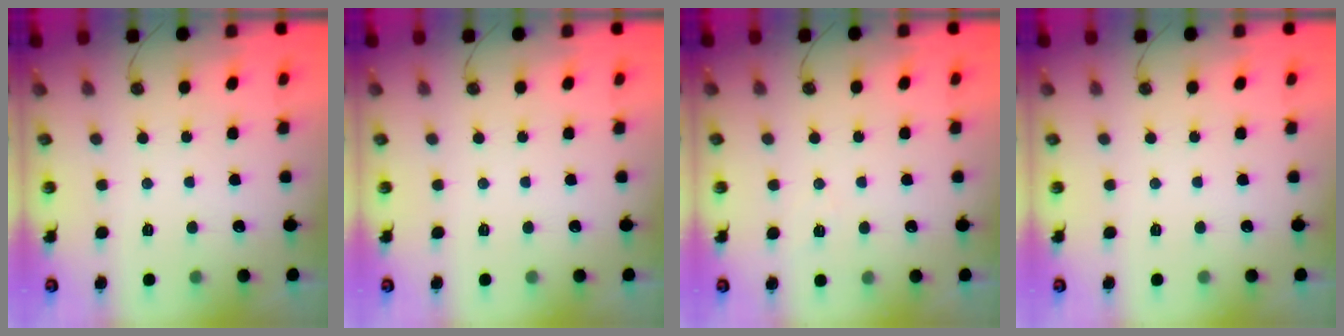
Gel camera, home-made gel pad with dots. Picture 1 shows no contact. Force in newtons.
{"total": 0.0}
{"total": 6.3, "press": 4.7, "slide": 4.2}
{"total": 0.0}